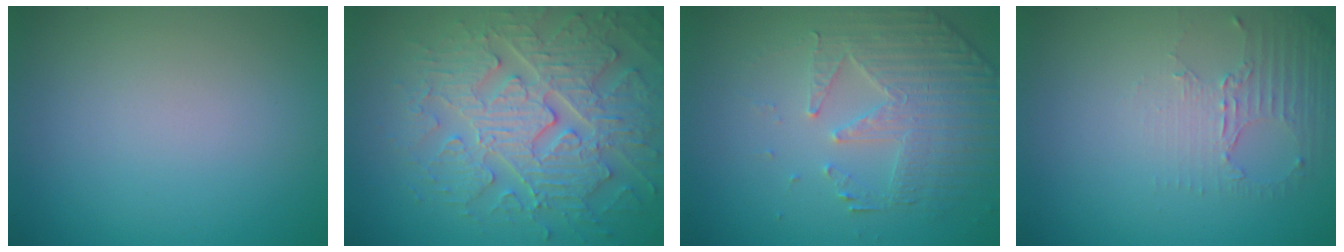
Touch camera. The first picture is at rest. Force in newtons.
{"total": 7.4, "press": 6.0, "slide": 4.3}
{"total": 4.9, "press": 3.8, "slide": 3.0}
{"total": 2.7, "press": 1.9, "slide": 1.9}